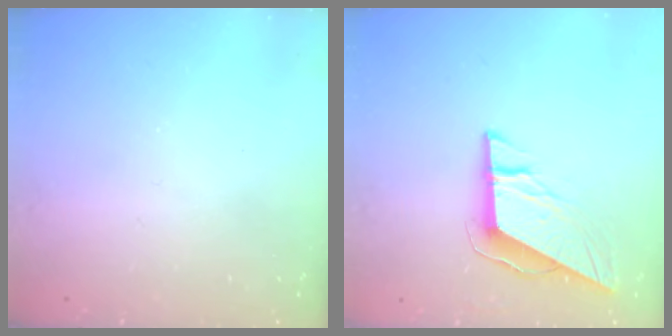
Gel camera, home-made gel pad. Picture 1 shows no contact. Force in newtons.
{"total": 9.6, "press": 9.5, "slide": 1.0}